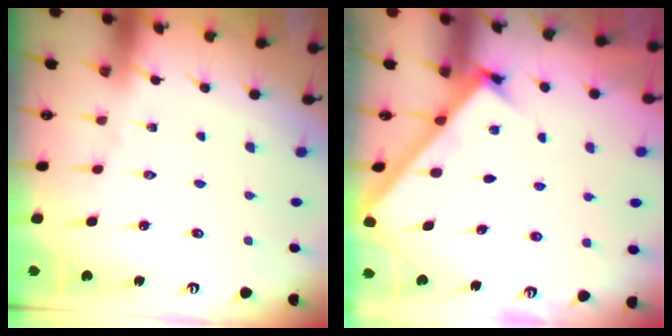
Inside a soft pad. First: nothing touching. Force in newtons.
{"total": 2.7, "press": 2.6, "slide": 0.3}